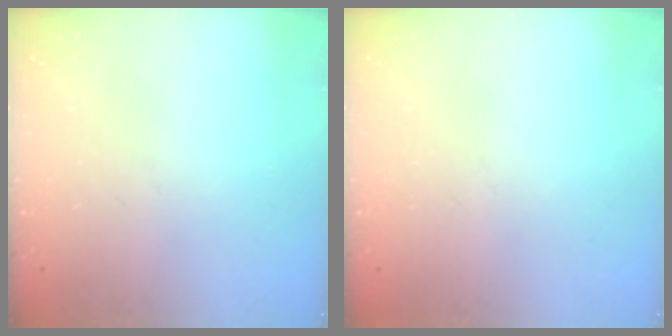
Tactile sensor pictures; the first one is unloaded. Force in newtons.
{"total": 0.0}